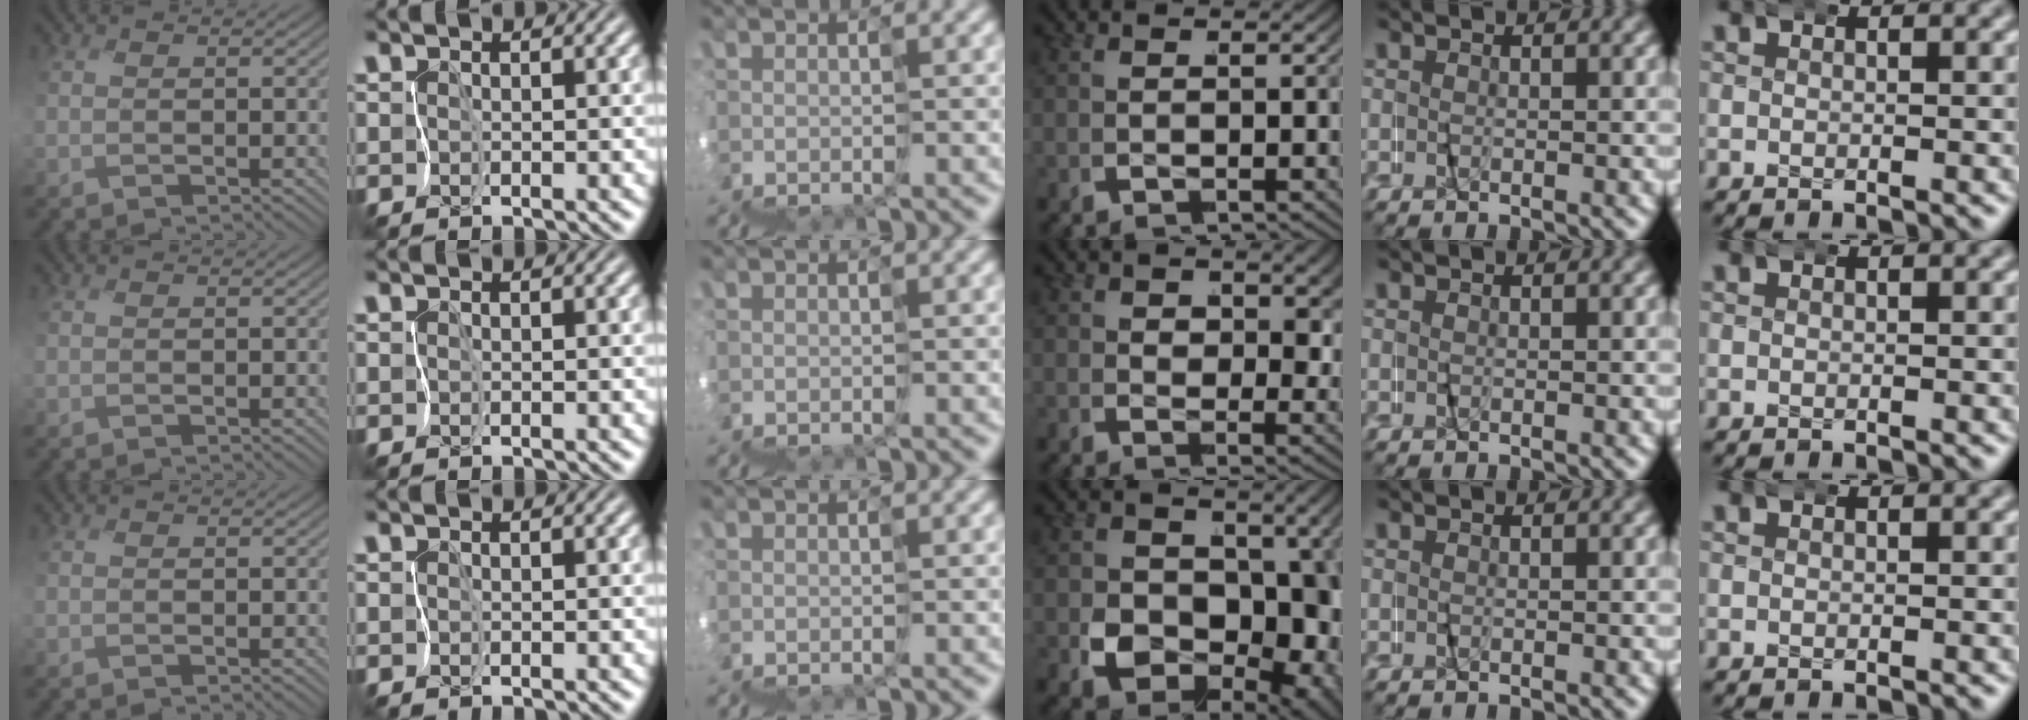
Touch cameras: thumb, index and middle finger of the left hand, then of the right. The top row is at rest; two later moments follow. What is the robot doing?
{"motion": "wrap", "object": "netting"}